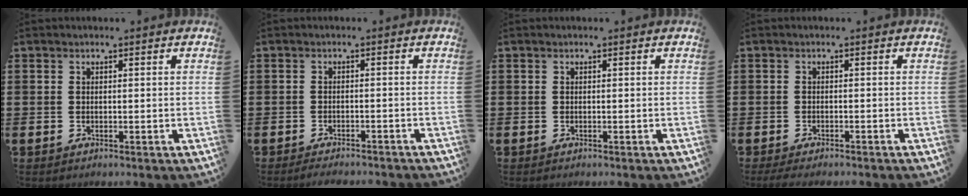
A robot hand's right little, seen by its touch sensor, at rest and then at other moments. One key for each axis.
{"total": 1.4, "fx": -1.4, "fy": 0.0, "fz": 0.2, "tx": -0.005, "ty": 0.002, "tz": -0.028}
{"total": 0.0}
{"total": 1.1, "fx": -0.9, "fy": 0.1, "fz": 0.7, "tx": -0.012, "ty": -0.002, "tz": -0.017}